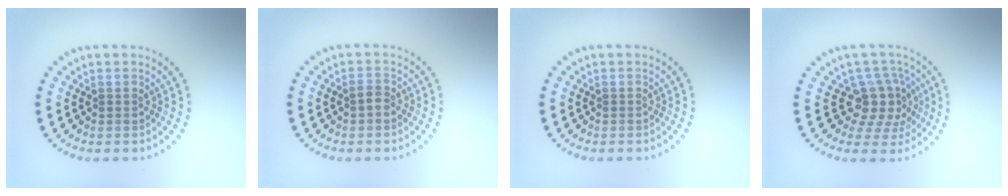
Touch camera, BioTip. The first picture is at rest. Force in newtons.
{"total": 1.1, "press": 1.0, "slide": 0.2}
{"total": 0.0}
{"total": 3.7, "press": 2.9, "slide": 2.2}